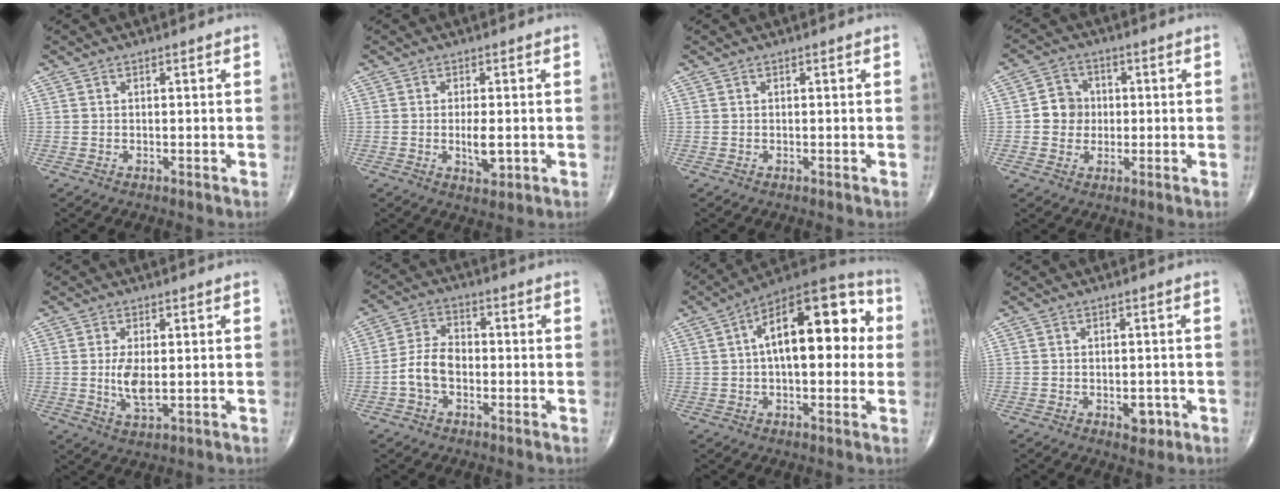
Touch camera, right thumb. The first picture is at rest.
{"total": 4.2, "force": [-0.6, 1.7, 3.8], "torque": [-0.061, -0.008, -0.008]}
{"total": 0.0}
{"total": 5.7, "force": [0.0, 5.3, 2.2], "torque": [-0.008, 0.008, -0.008]}
{"total": 5.3, "force": [0.1, 2.2, 4.8], "torque": [-0.096, -0.014, 0.006]}
{"total": 6.8, "force": [-1.8, 4.4, 4.8], "torque": [-0.088, 0.025, -0.043]}
{"total": 19.8, "force": [3.2, 9.2, 17.2], "torque": [-0.234, 0.037, 0.037]}
{"total": 3.2, "force": [-1.1, 1.9, 2.3], "torque": [-0.016, 0.003, -0.010]}